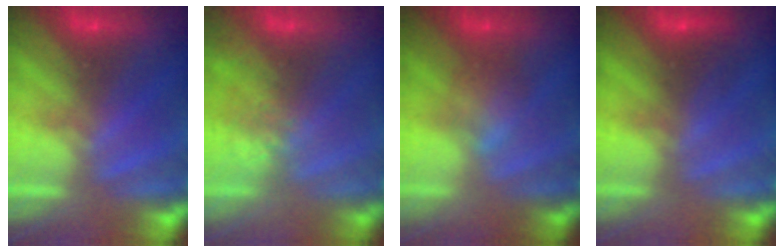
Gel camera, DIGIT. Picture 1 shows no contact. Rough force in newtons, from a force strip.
{"total": 2.9}
{"total": 1.9}
{"total": 2.6}